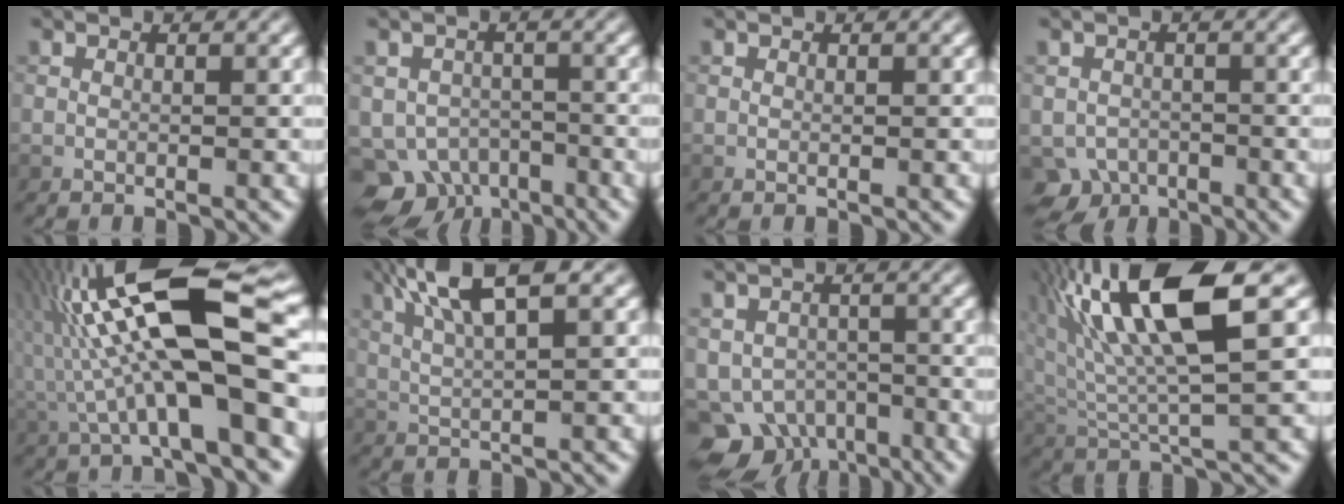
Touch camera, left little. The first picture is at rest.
{"total": 5.5, "force": [-3.3, 3.9, 1.8], "torque": [-0.019, -0.016, -0.058]}
{"total": 0.0}
{"total": 3.7, "force": [-2.3, 2.7, 1.0], "torque": [-0.011, -0.009, -0.042]}
{"total": 13.6, "force": [0.2, 3.3, 13.1], "torque": [-0.226, 0.037, 0.000]}
{"total": 6.8, "force": [3.3, 1.6, 5.7], "torque": [-0.102, 0.020, 0.061]}
{"total": 6.1, "force": [-3.5, 4.4, 2.3], "torque": [-0.029, -0.020, -0.057]}
{"total": 12.4, "force": [5.4, 3.0, 10.8], "torque": [-0.218, 0.023, 0.102]}